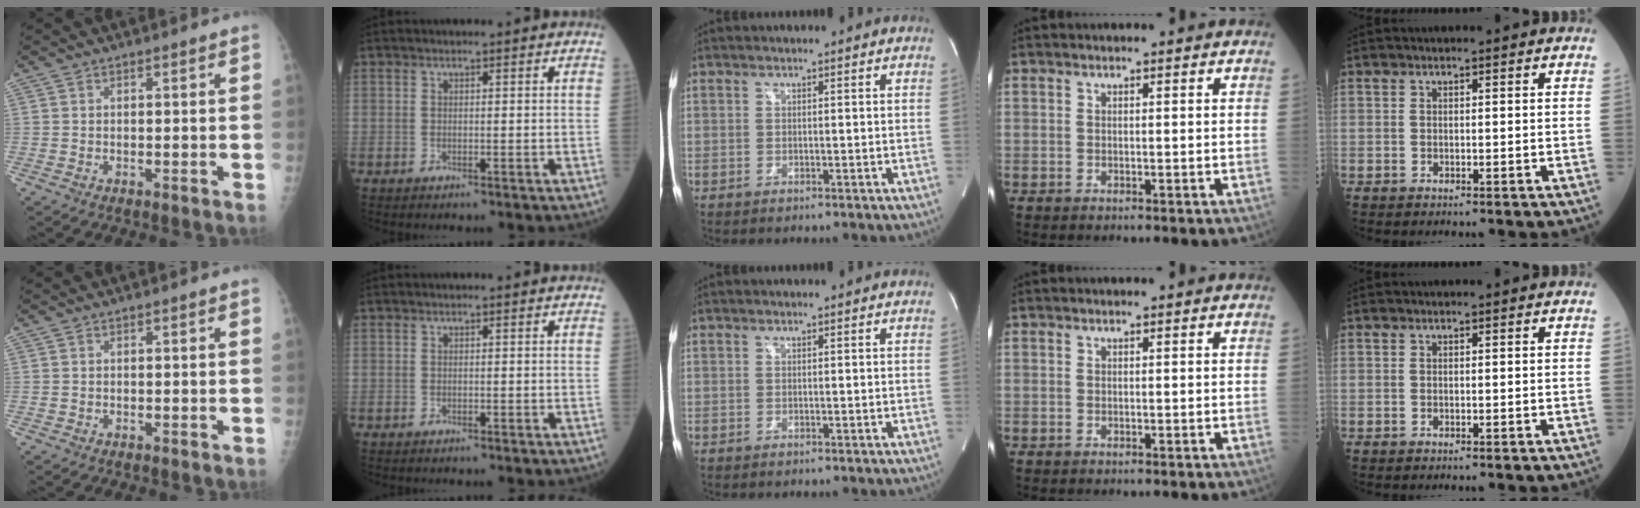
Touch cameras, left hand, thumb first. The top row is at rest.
{}